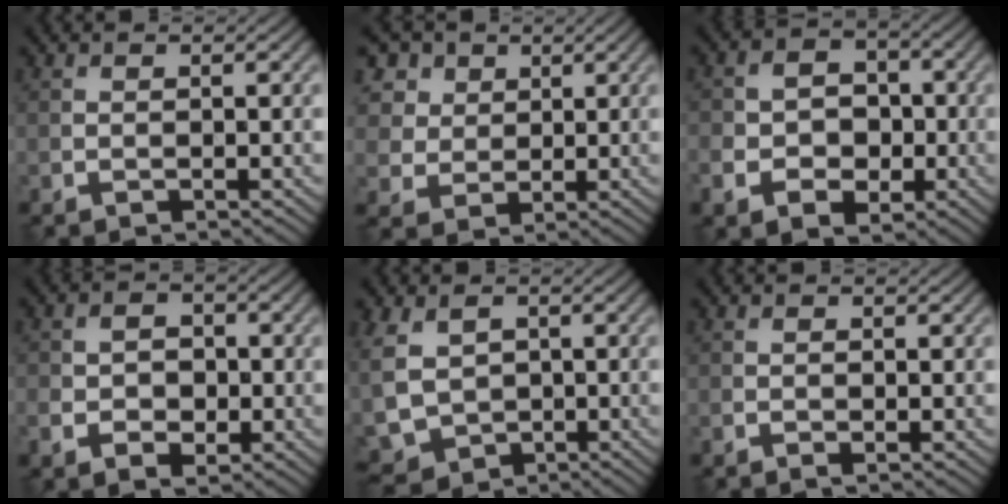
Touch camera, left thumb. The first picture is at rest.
{"total": 7.9, "force": [3.6, 6.3, 3.2], "torque": [-0.143, 0.005, 0.072]}
{"total": 6.9, "force": [-2.1, 5.4, 3.7], "torque": [-0.061, -0.013, -0.050]}
{"total": 4.6, "force": [-1.3, 3.6, 2.7], "torque": [-0.035, -0.009, -0.029]}
{"total": 7.8, "force": [0.7, 6.2, 4.8], "torque": [-0.148, -0.009, 0.010]}
{"total": 0.8, "force": [-0.2, 0.3, 0.7], "torque": [-0.013, -0.001, -0.003]}